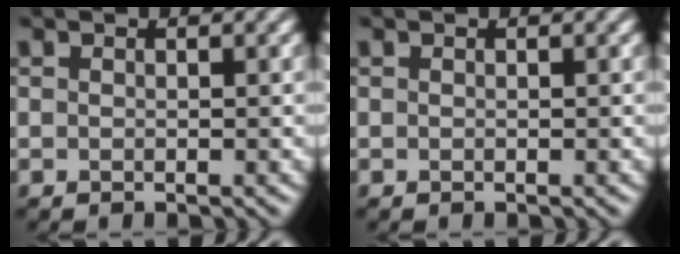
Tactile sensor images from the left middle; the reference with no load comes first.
{"total": 0.0}